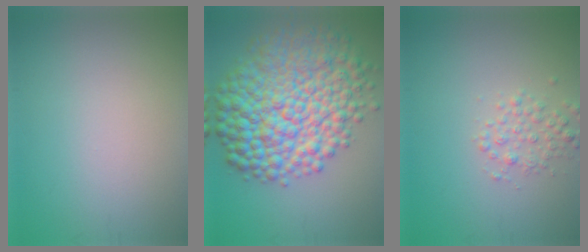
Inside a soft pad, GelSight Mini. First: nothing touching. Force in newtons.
{"total": 12.1, "press": 12.1, "slide": 0.2}
{"total": 2.0, "press": 2.0, "slide": 0.1}